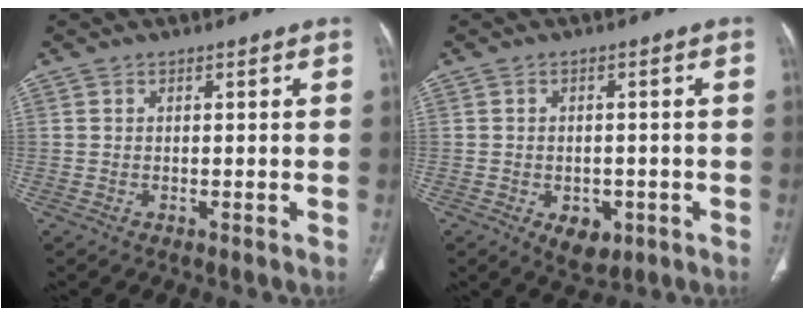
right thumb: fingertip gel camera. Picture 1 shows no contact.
{"total": 5.5, "force": [-2.1, 3.7, 3.6], "torque": [-0.034, 0.005, -0.018]}